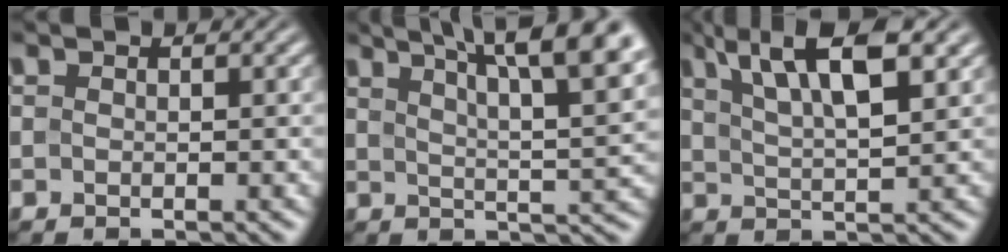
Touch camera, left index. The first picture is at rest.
{"total": 11.0, "force": [6.4, 2.8, 8.5], "torque": [-0.099, 0.026, 0.078]}
{"total": 7.8, "force": [4.4, 2.2, 6.1], "torque": [-0.103, 0.016, 0.072]}